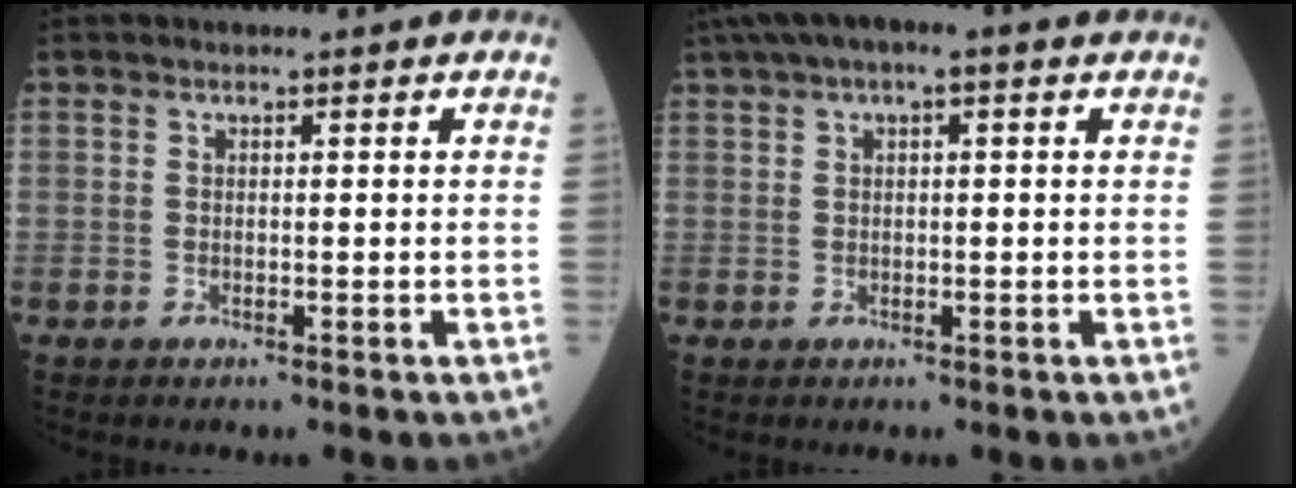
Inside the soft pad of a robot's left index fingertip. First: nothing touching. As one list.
[{"total": 7.1, "force": [4.2, 1.8, 5.5], "torque": [-0.098, 0.042, 0.066]}]